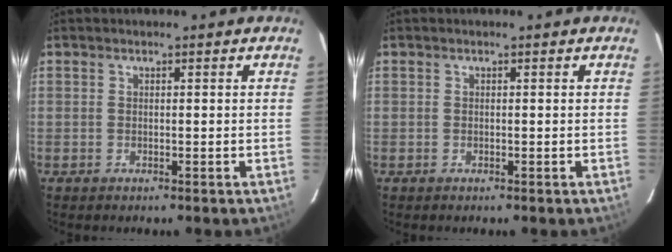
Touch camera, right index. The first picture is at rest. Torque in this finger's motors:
{"motor_torque": [-0.02, 0.00, 0.04, 0.01]}